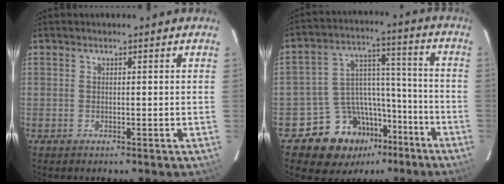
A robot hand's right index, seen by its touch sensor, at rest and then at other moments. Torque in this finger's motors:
{"motor_torque": [1.06, -0.90, 0.30, 0.00]}